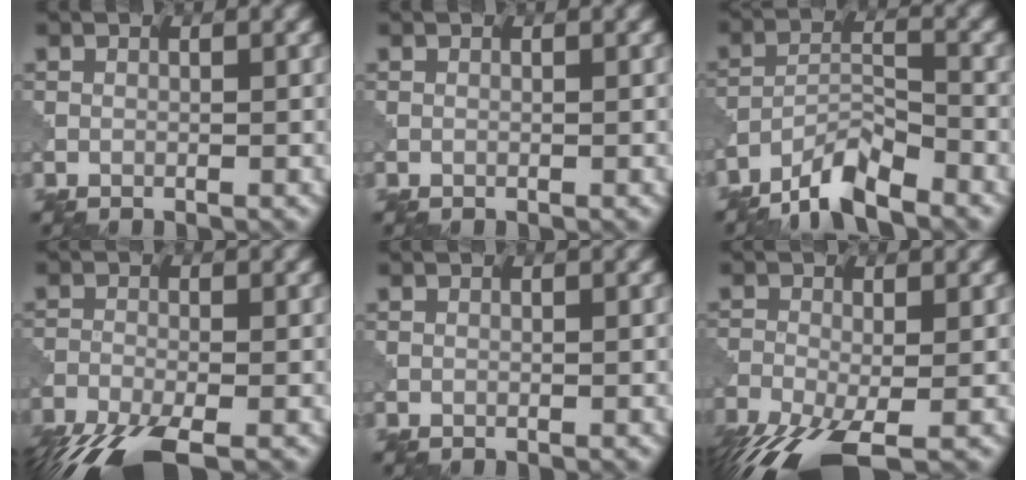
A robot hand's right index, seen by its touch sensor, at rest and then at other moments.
{"total": 0.0}
{"total": 5.3, "force": [-4.6, 0.9, 2.5], "torque": [-0.046, 0.003, -0.086]}
{"total": 8.1, "force": [-5.9, 2.6, 4.9], "torque": [-0.112, -0.032, -0.108]}
{"total": 0.0}
{"total": 9.2, "force": [-5.3, 3.7, 6.6], "torque": [-0.145, -0.025, -0.095]}